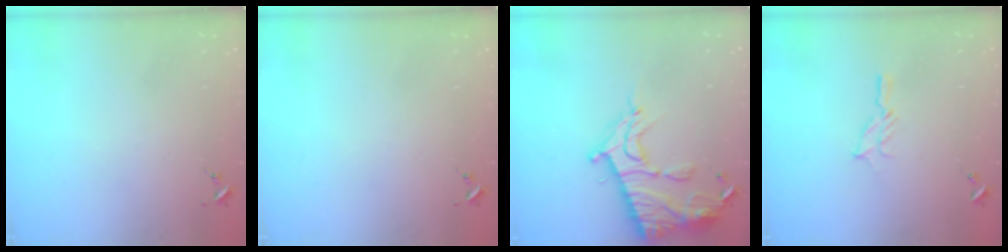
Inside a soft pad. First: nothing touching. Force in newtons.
{"total": 0.0}
{"total": 16.2, "press": 16.1, "slide": 1.4}
{"total": 5.0, "press": 5.0, "slide": 0.5}